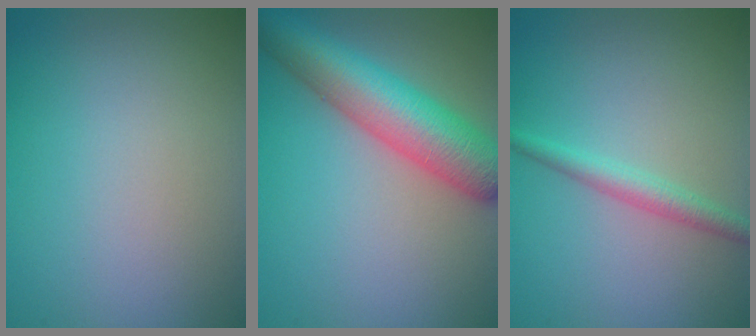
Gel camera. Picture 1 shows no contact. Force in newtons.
{"total": 8.4, "press": 8.4, "slide": 0.3}
{"total": 2.1, "press": 2.1, "slide": 0.1}